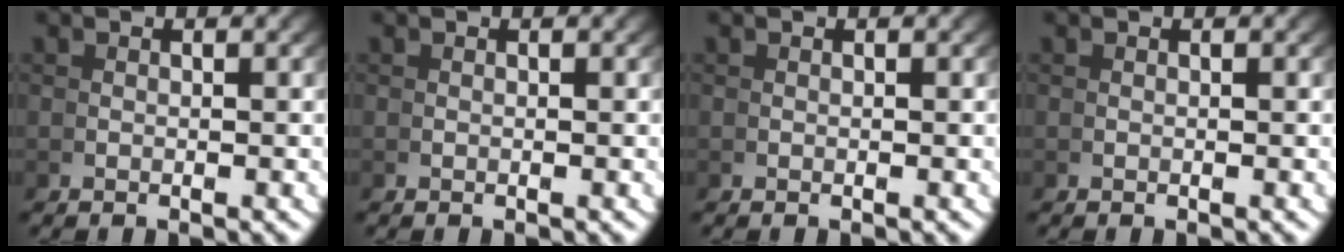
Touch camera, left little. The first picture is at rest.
{"total": 0.0}
{"total": 0.0}
{"total": 0.0}